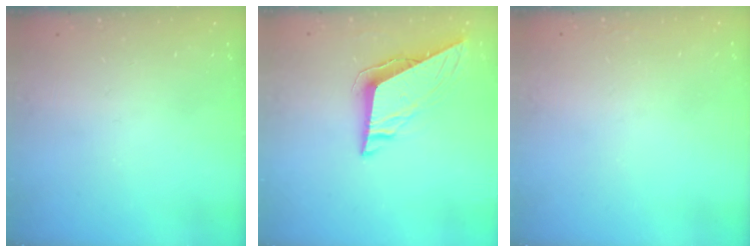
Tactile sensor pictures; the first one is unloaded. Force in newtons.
{"total": 8.5, "press": 8.5, "slide": 0.3}
{"total": 1.6, "press": 1.6, "slide": 0.0}